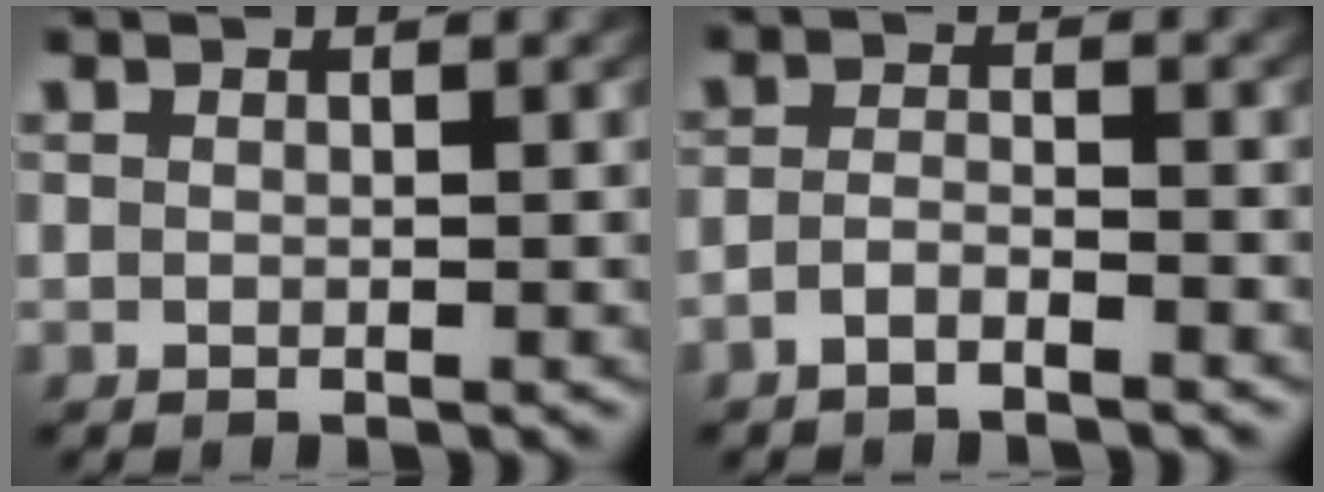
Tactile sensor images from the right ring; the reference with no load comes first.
{"total": 2.3, "force": [-2.1, 0.5, 0.9], "torque": [-0.018, -0.009, -0.035]}